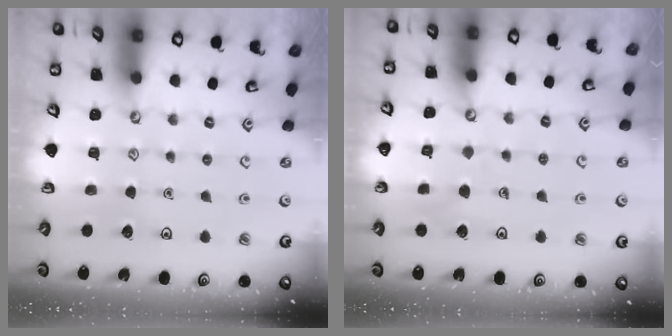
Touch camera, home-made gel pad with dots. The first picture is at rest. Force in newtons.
{"total": 6.4, "press": 6.4, "slide": 0.3}